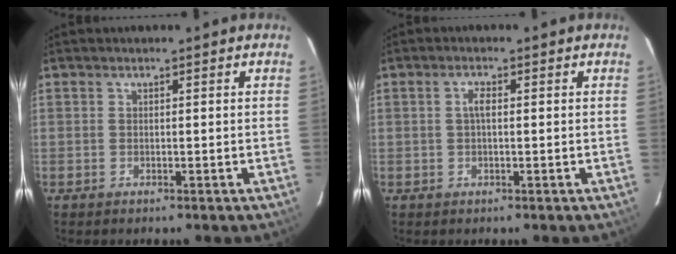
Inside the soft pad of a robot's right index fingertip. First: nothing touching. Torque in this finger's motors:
{"motor_torque": [0.16, -0.08, 0.13, 0.05]}